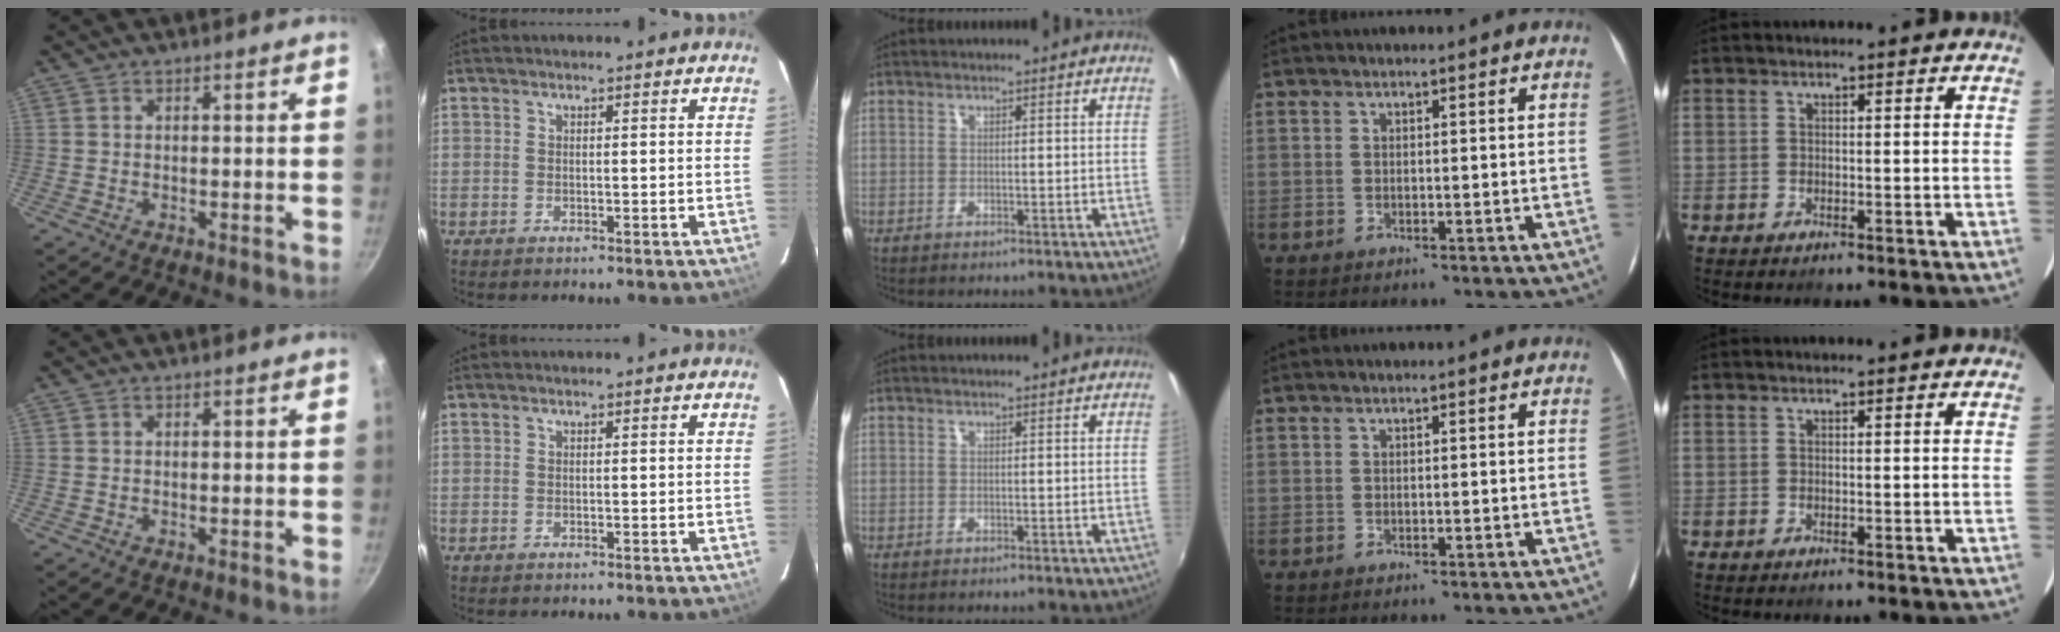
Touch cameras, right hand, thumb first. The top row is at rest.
{}